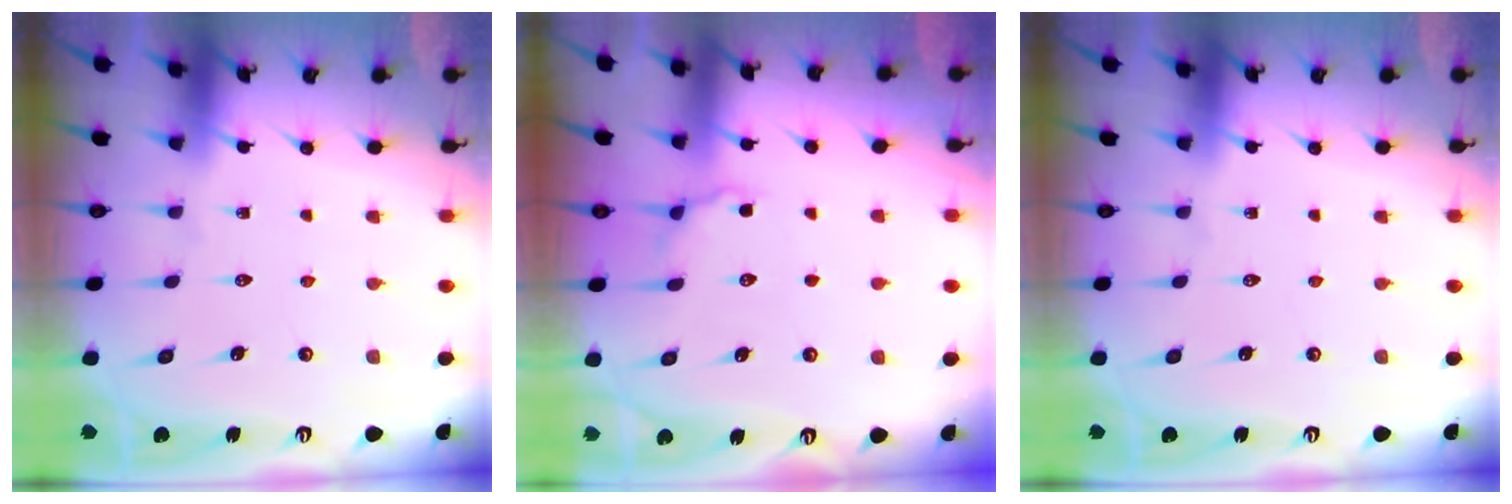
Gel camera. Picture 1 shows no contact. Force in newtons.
{"total": 4.8, "press": 4.5, "slide": 1.7}
{"total": 0.0}